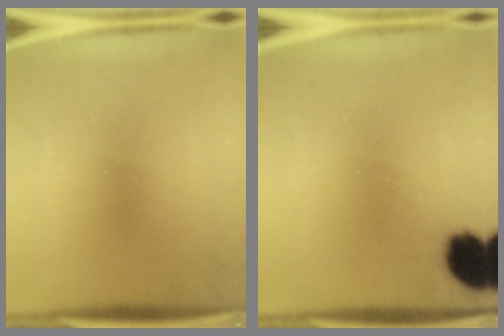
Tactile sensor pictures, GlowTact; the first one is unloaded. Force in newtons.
{"total": 10.7}